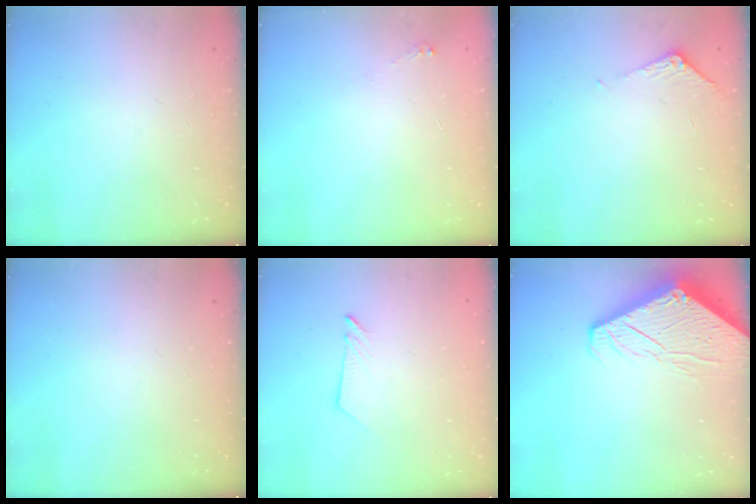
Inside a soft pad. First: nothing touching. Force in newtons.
{"total": 3.1, "press": 3.0, "slide": 0.5}
{"total": 6.4, "press": 6.4, "slide": 0.6}
{"total": 0.0}
{"total": 2.6, "press": 2.6, "slide": 0.3}
{"total": 9.3, "press": 9.3, "slide": 1.0}